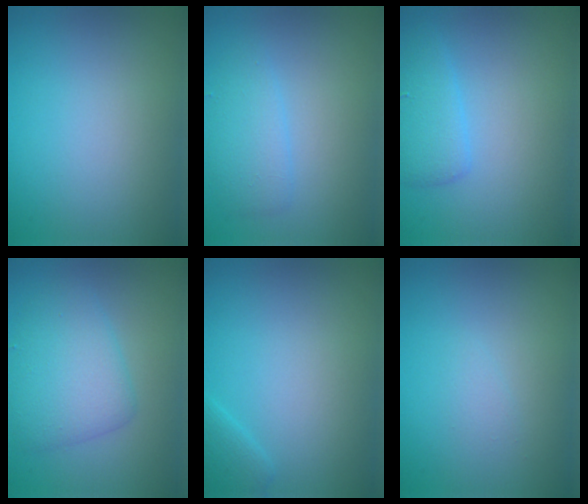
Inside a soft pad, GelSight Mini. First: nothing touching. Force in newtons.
{"total": 2.4, "press": 2.4, "slide": 0.1}
{"total": 2.4, "press": 2.4, "slide": 0.3}
{"total": 4.4, "press": 4.4, "slide": 0.0}
{"total": 1.4, "press": 1.4, "slide": 0.1}
{"total": 0.7, "press": 0.7, "slide": 0.1}